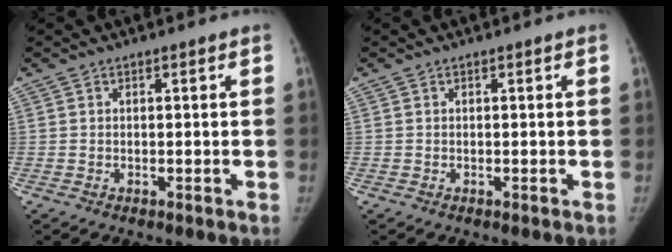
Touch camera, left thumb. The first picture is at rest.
{"total": 0.0}